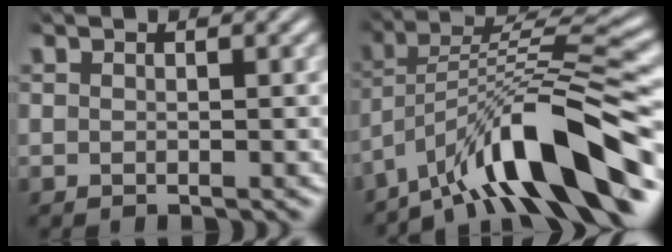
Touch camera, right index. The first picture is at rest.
{"total": 8.1, "force": [-3.0, 2.4, 7.1], "torque": [-0.119, -0.002, -0.040]}